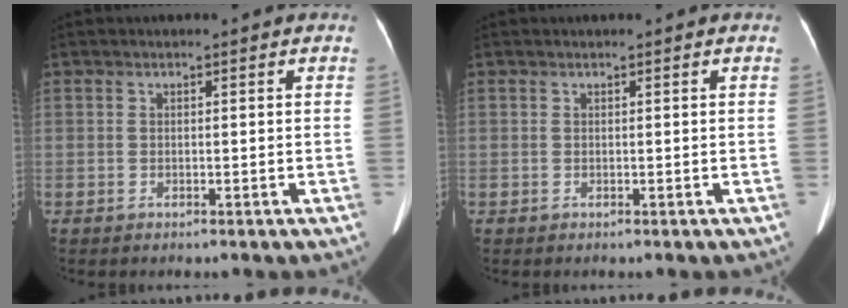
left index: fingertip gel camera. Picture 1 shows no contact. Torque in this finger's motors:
{"motor_torque": [0.40, -0.33, -0.04, -0.01]}